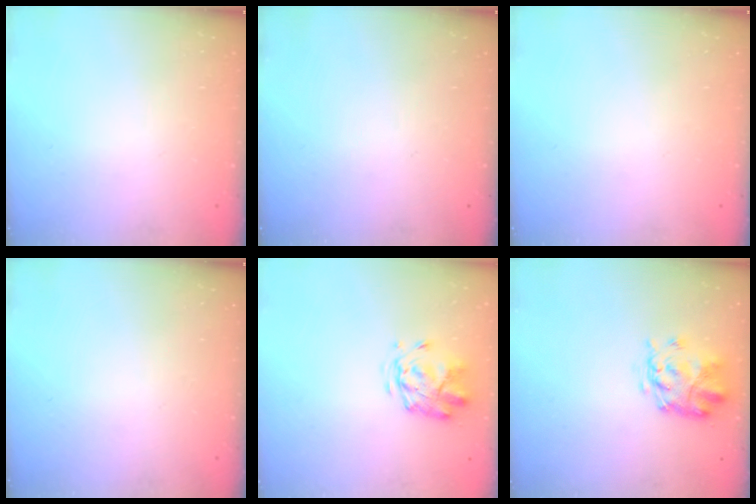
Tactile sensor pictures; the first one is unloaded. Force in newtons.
{"total": 0.0}
{"total": 0.0}
{"total": 0.0}
{"total": 3.0, "press": 2.8, "slide": 1.3}
{"total": 3.8, "press": 3.5, "slide": 1.6}